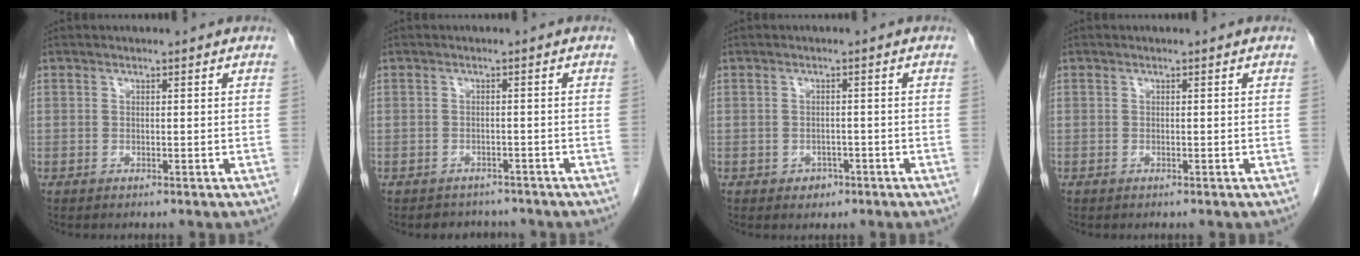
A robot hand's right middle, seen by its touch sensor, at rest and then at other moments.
{"total": 3.7, "force": [-3.3, 1.7, -0.1], "torque": [-0.001, 0.006, -0.044]}
{"total": 1.8, "force": [-1.0, 1.3, 0.6], "torque": [-0.008, 0.004, -0.010]}
{"total": 0.0}